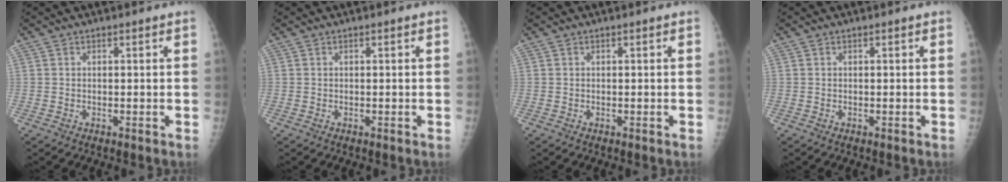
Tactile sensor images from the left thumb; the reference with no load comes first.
{"total": 0.0}
{"total": 0.0}
{"total": 0.0}